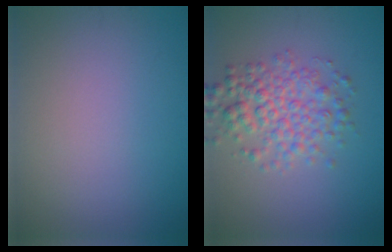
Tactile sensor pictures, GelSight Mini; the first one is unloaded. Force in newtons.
{"total": 4.4, "press": 4.4, "slide": 0.0}